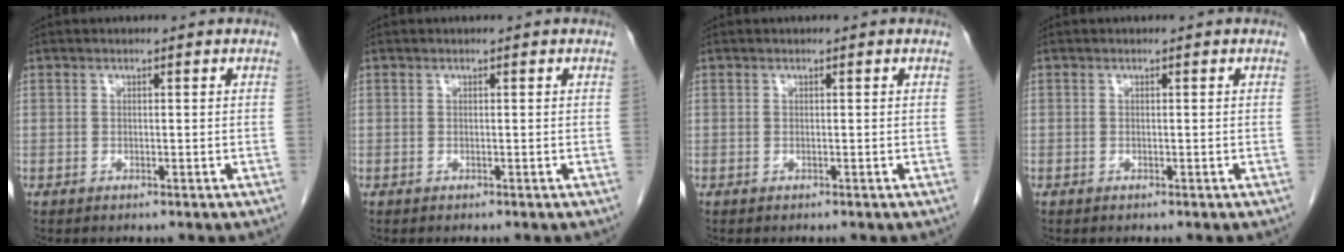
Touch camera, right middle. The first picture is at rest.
{"total": 0.0}
{"total": 0.0}
{"total": 0.0}